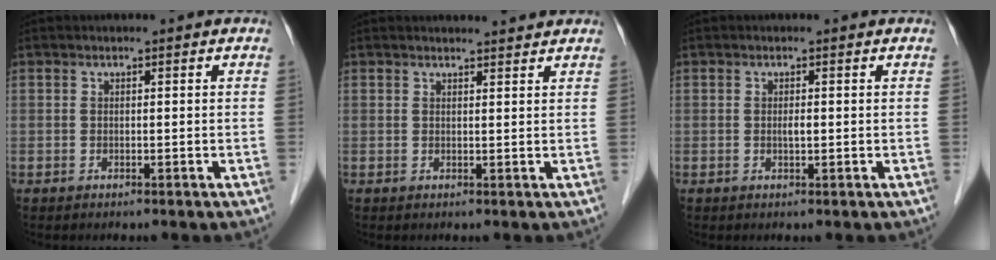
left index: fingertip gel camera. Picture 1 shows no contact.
{"total": 3.3, "force": [3.2, 0.2, 0.6], "torque": [-0.013, 0.001, 0.035]}
{"total": 0.9, "force": [-0.3, 0.2, 0.8], "torque": [-0.013, -0.006, -0.006]}